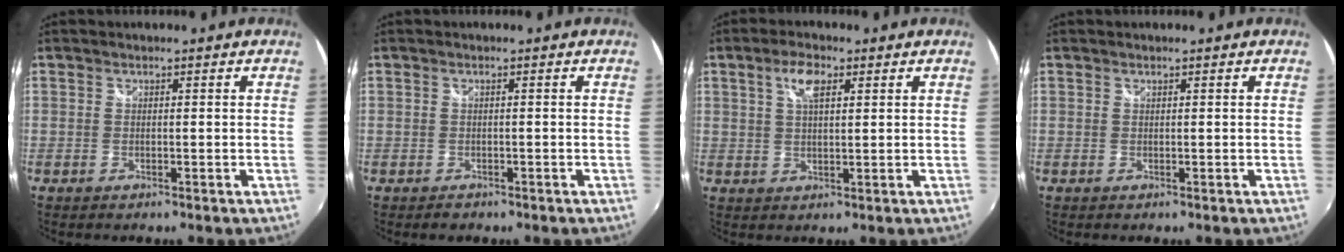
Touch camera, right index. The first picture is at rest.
{"total": 1.3, "force": [-0.9, 1.0, 0.3], "torque": [-0.006, 0.000, -0.011]}
{"total": 4.8, "force": [2.1, 1.9, 3.9], "torque": [-0.070, 0.009, 0.038]}
{"total": 0.0}